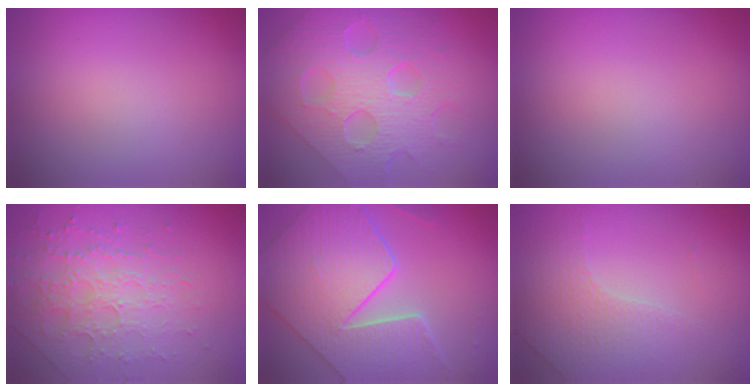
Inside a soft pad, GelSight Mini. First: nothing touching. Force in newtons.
{"total": 8.4, "press": 6.7, "slide": 5.0}
{"total": 0.0}
{"total": 3.9, "press": 3.7, "slide": 1.0}
{"total": 8.6, "press": 7.0, "slide": 5.1}
{"total": 4.3, "press": 3.0, "slide": 3.1}